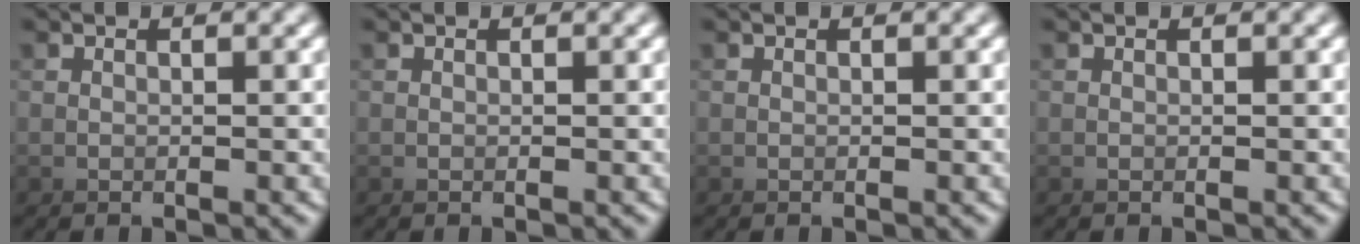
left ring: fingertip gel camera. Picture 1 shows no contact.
{"total": 0.0}
{"total": 0.0}
{"total": 0.0}